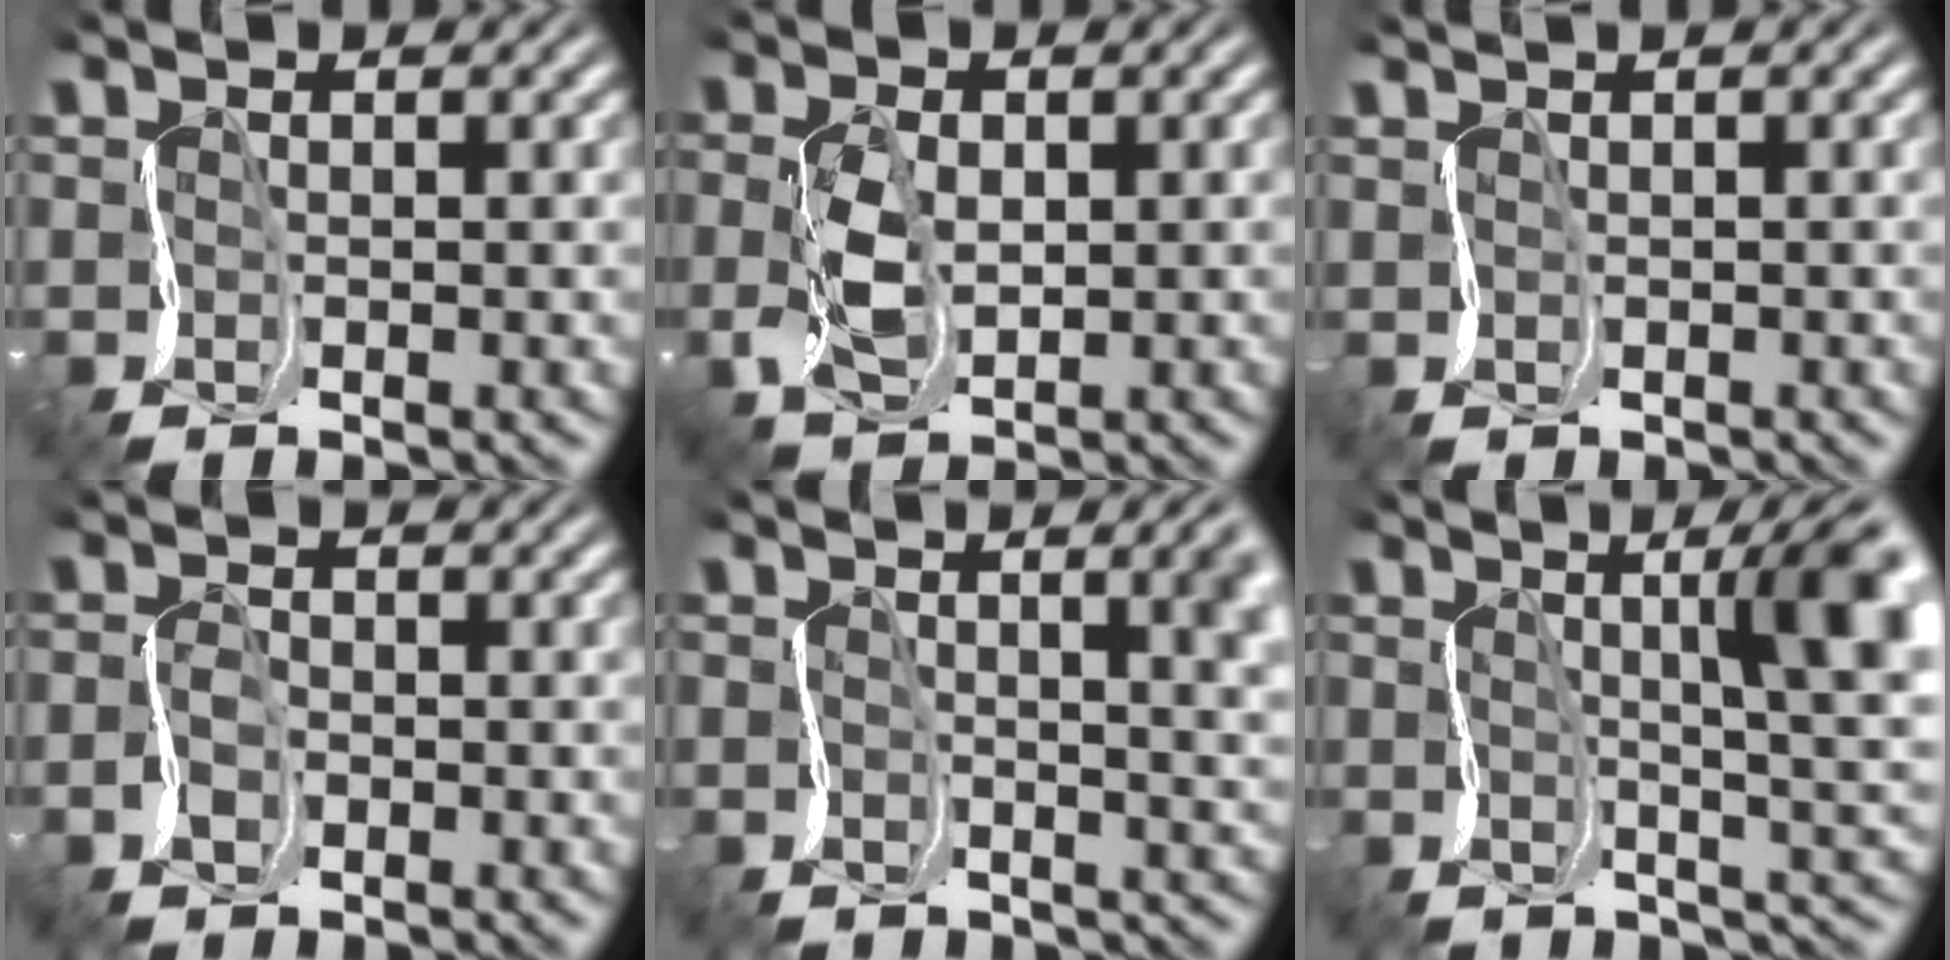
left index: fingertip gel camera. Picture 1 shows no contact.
{"total": 2.2, "force": [0.3, 1.6, 1.5], "torque": [-0.061, 0.004, 0.007]}
{"total": 0.7, "force": [0.6, -0.1, -0.4], "torque": [0.012, 0.000, 0.003]}
{"total": 1.2, "force": [-1.0, 0.6, 0.3], "torque": [-0.022, 0.008, -0.027]}
{"total": 6.2, "force": [1.0, 3.0, 5.3], "torque": [-0.047, 0.015, 0.010]}
{"total": 8.1, "force": [1.7, 1.8, 7.8], "torque": [-0.111, 0.012, 0.028]}